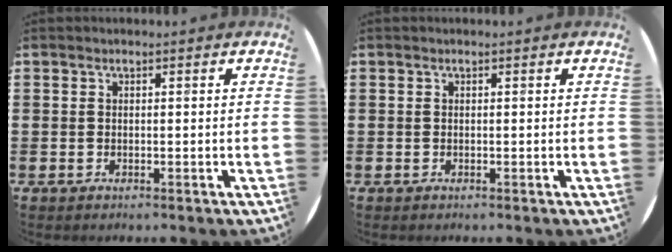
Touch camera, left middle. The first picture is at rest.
{"total": 0.0}